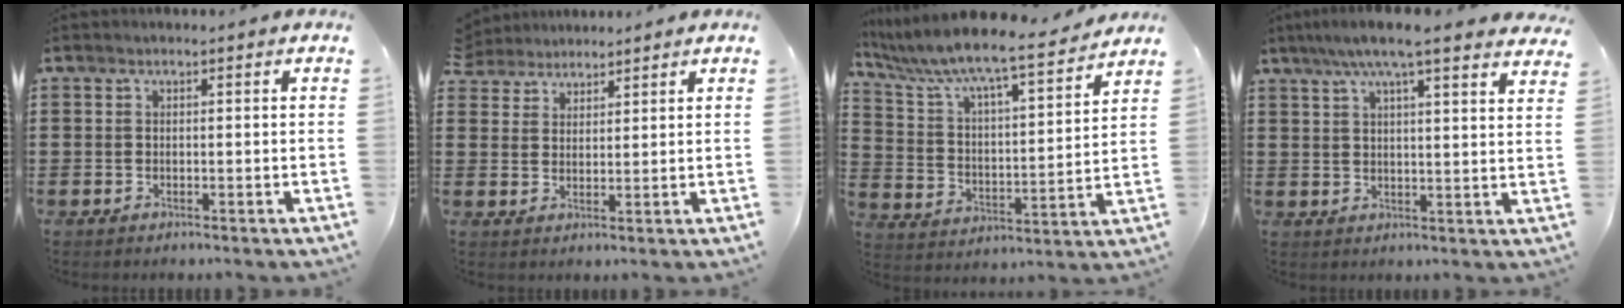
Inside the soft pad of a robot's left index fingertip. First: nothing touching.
{"total": 3.1, "force": [2.8, 1.3, -0.5], "torque": [-0.006, -0.003, 0.052]}
{"total": 7.2, "force": [6.4, 0.4, 3.2], "torque": [-0.094, -0.050, 0.099]}
{"total": 6.8, "force": [5.5, 0.2, 4.0], "torque": [-0.093, -0.011, 0.096]}